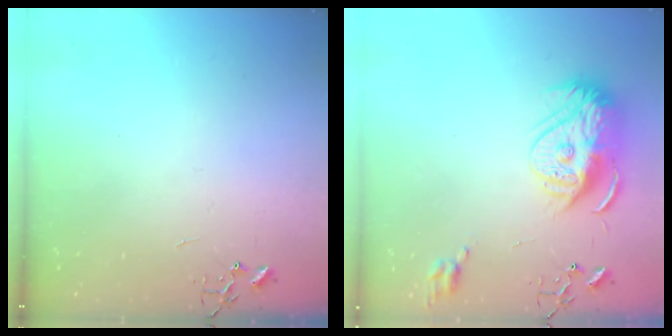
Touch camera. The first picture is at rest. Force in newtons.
{"total": 15.1, "press": 15.0, "slide": 1.3}